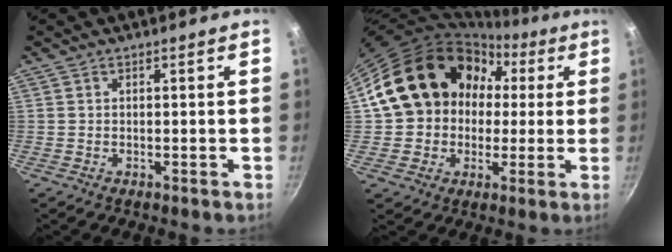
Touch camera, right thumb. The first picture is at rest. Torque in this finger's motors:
{"motor_torque": [-0.63, 3.16, 1.04, -0.73, 0.67]}